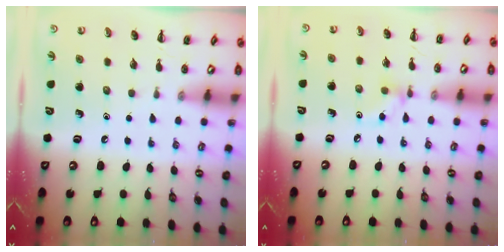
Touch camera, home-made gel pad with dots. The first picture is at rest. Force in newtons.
{"total": 3.5, "press": 3.2, "slide": 1.2}